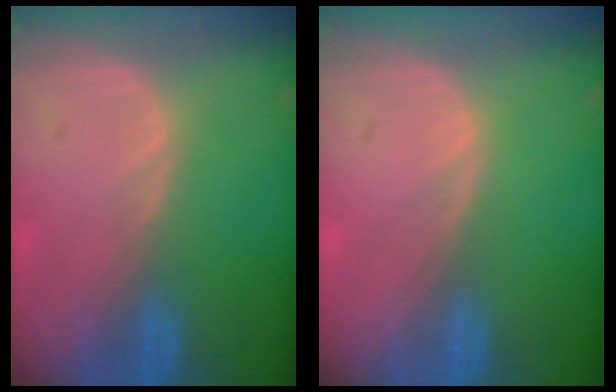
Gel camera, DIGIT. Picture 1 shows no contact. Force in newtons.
{"total": 0.0}